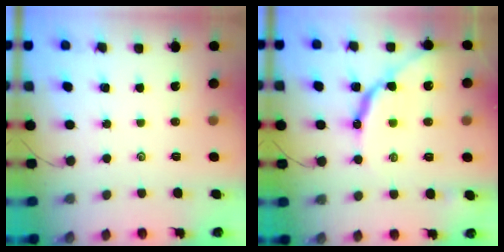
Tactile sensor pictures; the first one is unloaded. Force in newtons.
{"total": 11.3, "press": 11.2, "slide": 0.9}